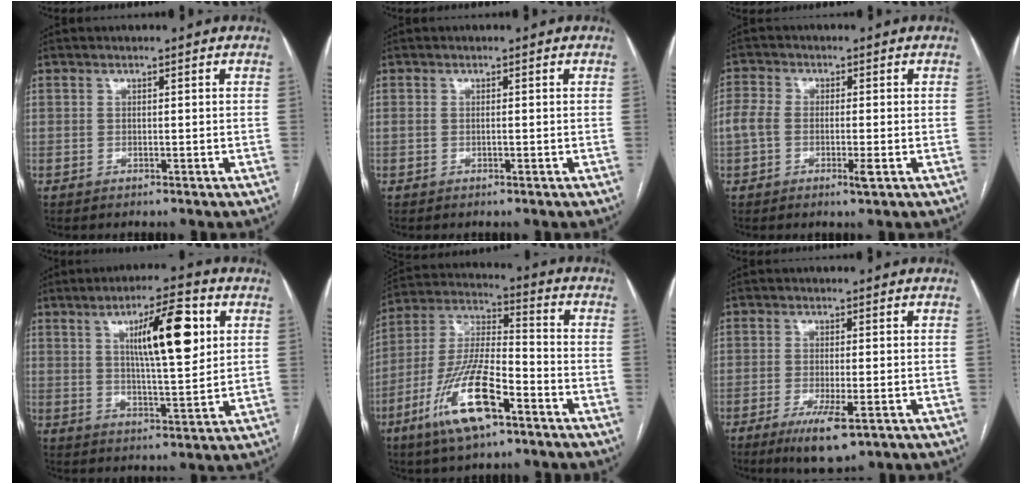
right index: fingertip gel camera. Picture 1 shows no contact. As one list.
[{"total": 0.6, "force": [-0.1, 0.1, 0.6], "torque": [-0.011, 0.002, 0.002]}, {"total": 5.1, "force": [-1.4, 1.9, 4.5], "torque": [-0.104, 0.008, -0.026]}, {"total": 12.0, "force": [3.9, 2.2, 11.1], "torque": [-0.178, 0.007, 0.063]}, {"total": 15.6, "force": [-7.9, 4.0, 12.8], "torque": [-0.264, -0.007, -0.143]}, {"total": 6.5, "force": [-3.3, 1.2, 5.5], "torque": [-0.099, -0.017, -0.052]}]